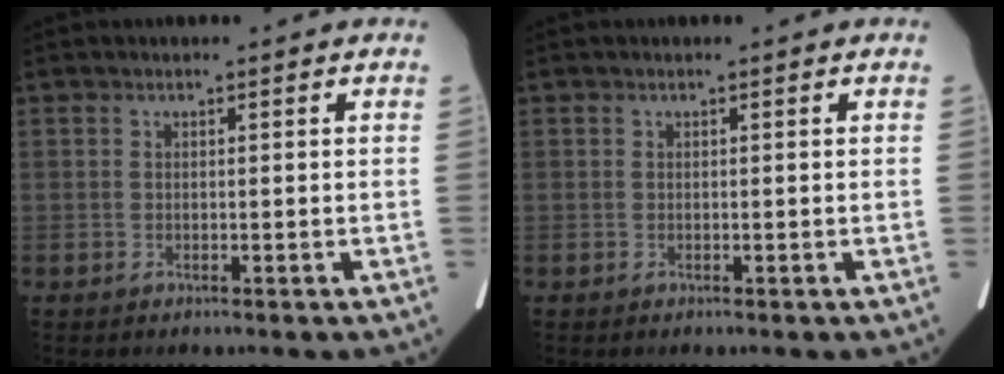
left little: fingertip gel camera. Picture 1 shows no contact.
{"total": 0.0}